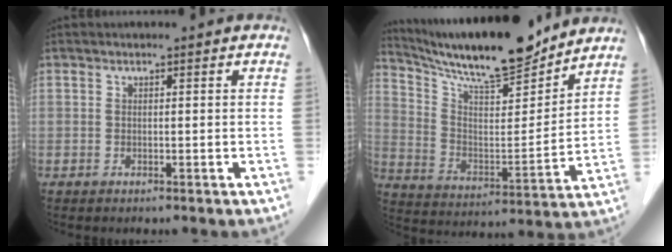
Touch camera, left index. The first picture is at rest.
{"total": 17.2, "force": [15.6, 1.6, 6.9], "torque": [-0.134, -0.012, 0.266]}